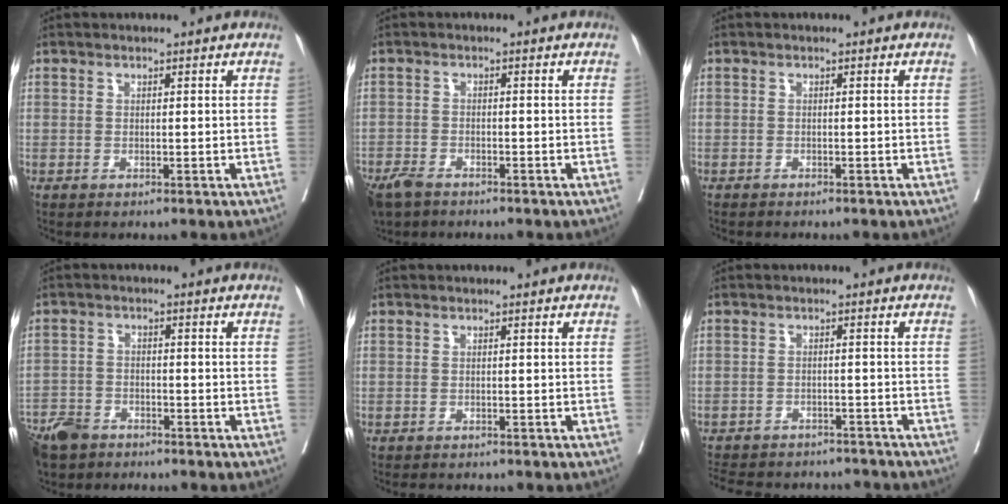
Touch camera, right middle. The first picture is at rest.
{"total": 5.8, "force": [-4.5, 2.5, 2.7], "torque": [-0.052, -0.008, -0.080]}
{"total": 2.0, "force": [-1.7, 0.6, 0.7], "torque": [-0.015, -0.005, -0.020]}
{"total": 6.5, "force": [-5.3, 3.2, 2.1], "torque": [-0.045, -0.008, -0.099]}
{"total": 2.6, "force": [-2.2, 0.9, 0.8], "torque": [-0.010, -0.005, -0.030]}
{"total": 16.0, "force": [-14.2, 5.5, 4.8], "torque": [-0.122, 0.001, -0.183]}